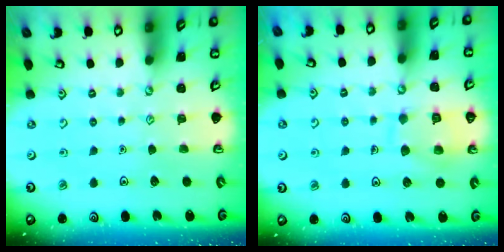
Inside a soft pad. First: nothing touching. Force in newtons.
{"total": 11.3, "press": 11.3, "slide": 1.0}